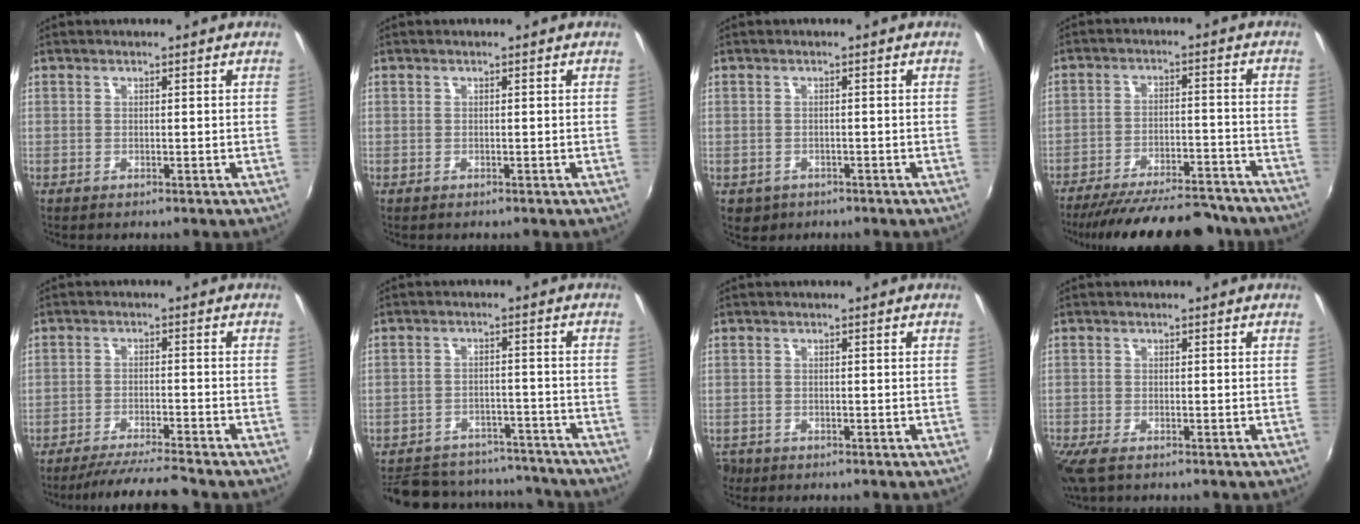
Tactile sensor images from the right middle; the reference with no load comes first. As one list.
[{"total": 0.0}, {"total": 3.2, "force": [-1.3, 2.7, 1.1], "torque": [-0.029, -0.005, -0.015]}, {"total": 22.2, "force": [-19.6, 5.6, 8.7], "torque": [-0.166, -0.001, -0.263]}, {"total": 7.9, "force": [-7.4, -0.3, 2.8], "torque": [-0.070, -0.001, -0.125]}, {"total": 21.7, "force": [-18.5, 8.6, 7.5], "torque": [-0.171, 0.026, -0.232]}, {"total": 3.3, "force": [-2.1, 2.3, 1.0], "torque": [-0.030, -0.007, -0.038]}, {"total": 4.7, "force": [-3.3, 1.6, 2.9], "torque": [-0.072, -0.021, -0.064]}]